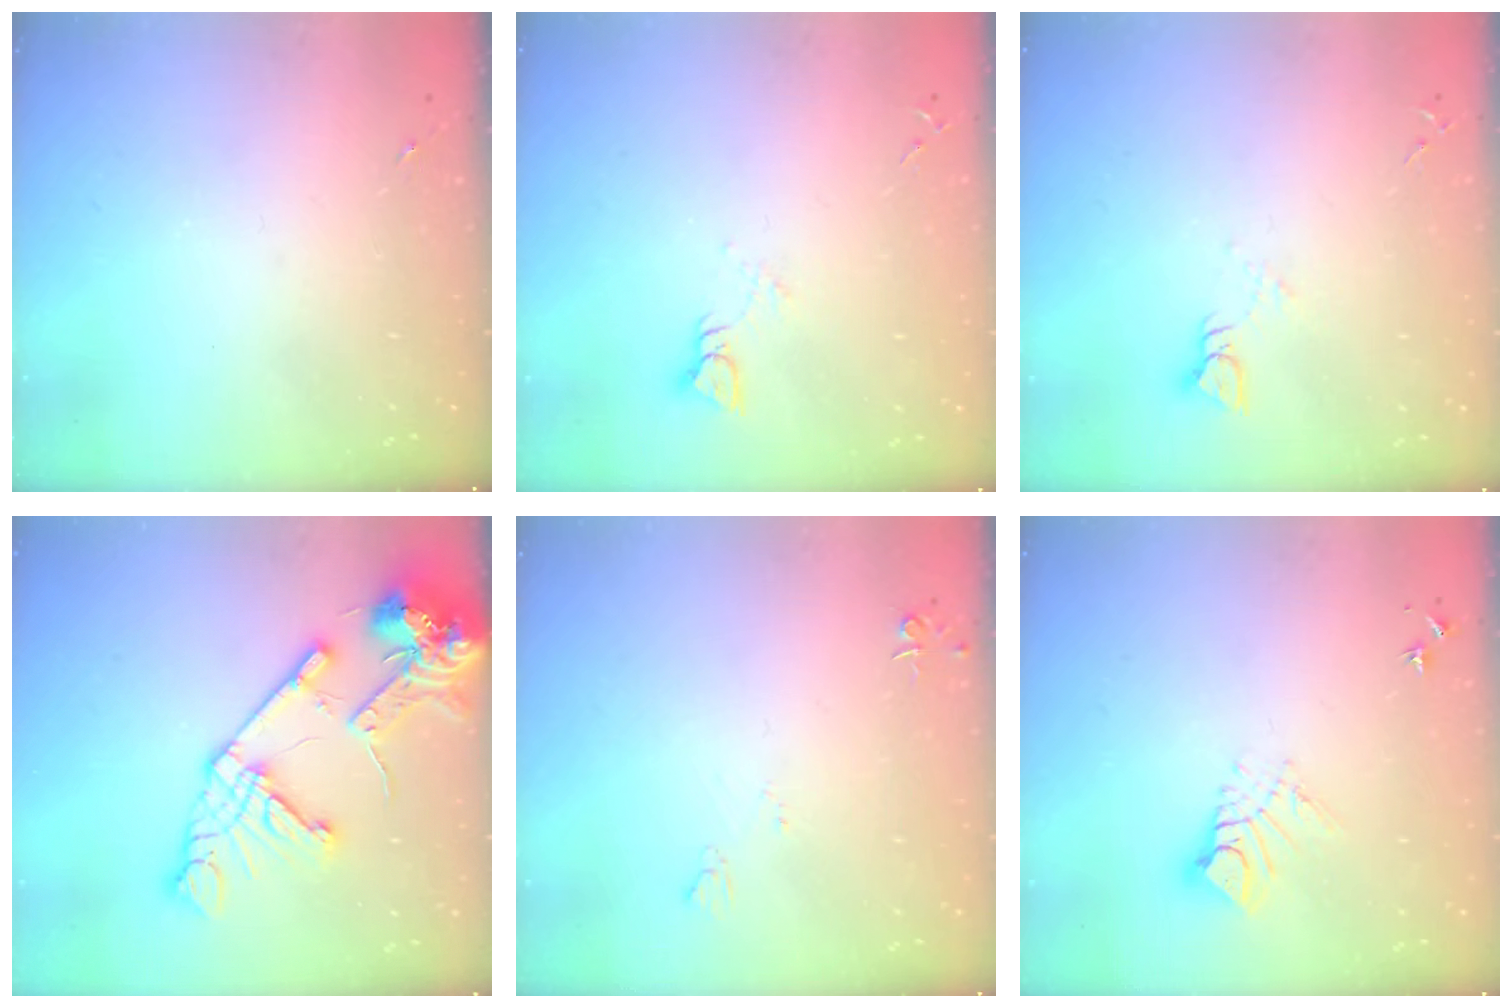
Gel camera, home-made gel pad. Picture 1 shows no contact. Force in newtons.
{"total": 3.5, "press": 3.5, "slide": 0.3}
{"total": 3.5, "press": 3.5, "slide": 0.2}
{"total": 20.8, "press": 20.7, "slide": 2.5}
{"total": 4.6, "press": 4.6, "slide": 0.7}
{"total": 9.1, "press": 9.0, "slide": 1.0}